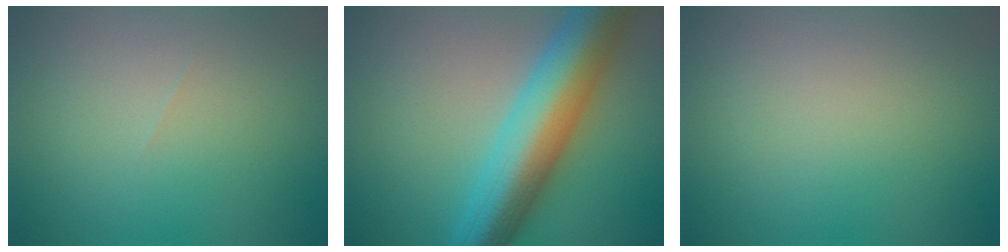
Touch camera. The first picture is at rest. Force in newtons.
{"total": 11.1, "press": 11.1, "slide": 0.2}
{"total": 0.0}